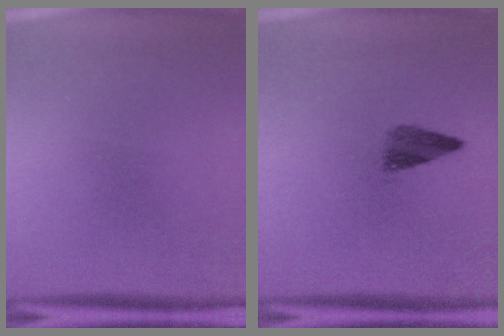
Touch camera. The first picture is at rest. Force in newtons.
{"total": 2.9}